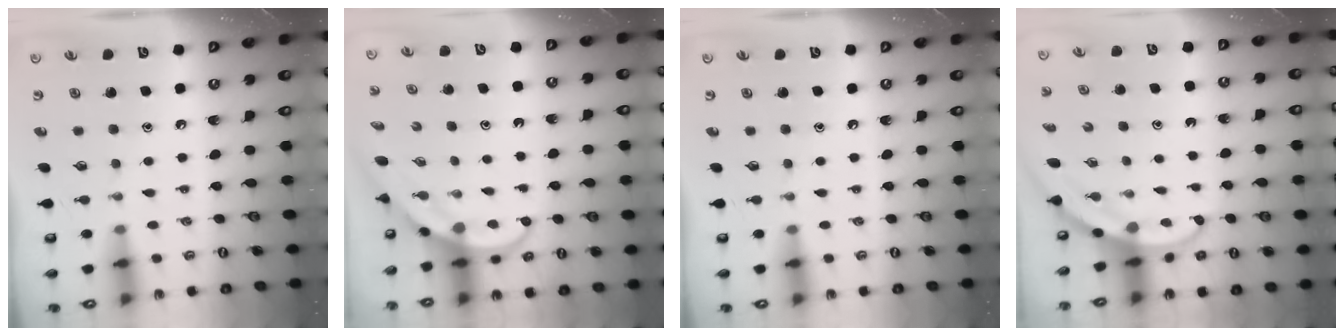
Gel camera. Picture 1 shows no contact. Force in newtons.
{"total": 3.7, "press": 3.7, "slide": 0.8}
{"total": 0.0}
{"total": 3.2, "press": 3.2, "slide": 0.1}